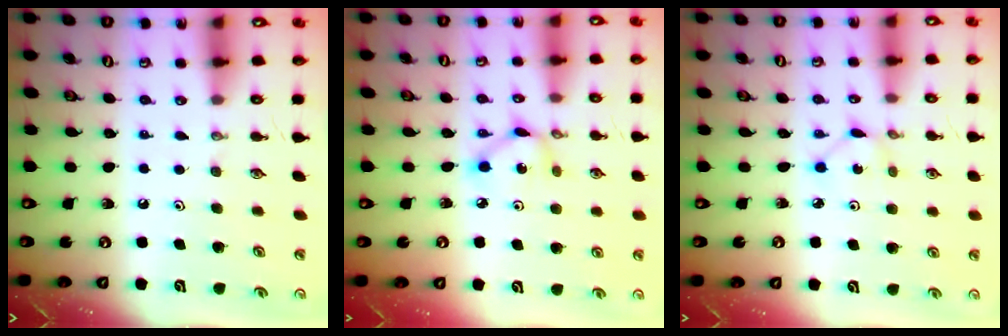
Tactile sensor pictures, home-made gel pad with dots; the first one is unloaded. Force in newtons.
{"total": 4.9, "press": 4.9, "slide": 0.2}
{"total": 1.3, "press": 1.3, "slide": 0.2}